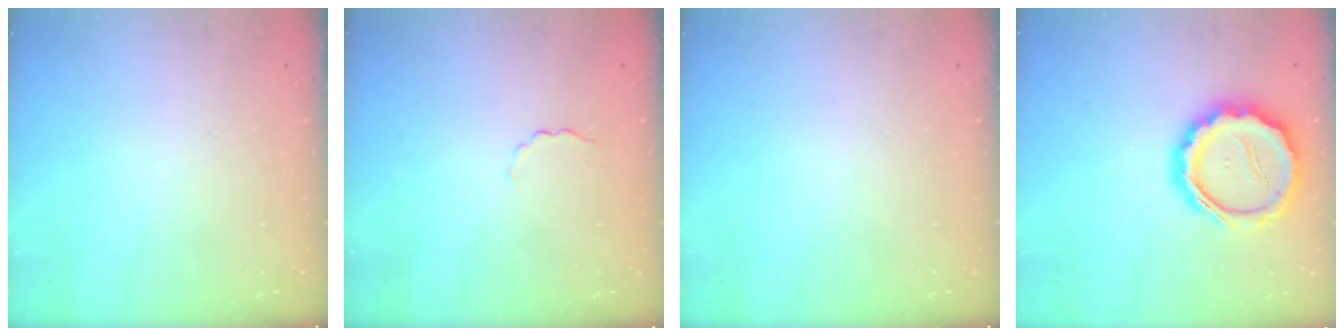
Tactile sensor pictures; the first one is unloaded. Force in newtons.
{"total": 2.0, "press": 1.9, "slide": 0.5}
{"total": 0.0}
{"total": 16.3, "press": 15.9, "slide": 3.5}